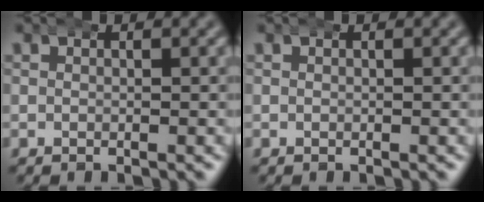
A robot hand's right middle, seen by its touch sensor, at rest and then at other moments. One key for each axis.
{"total": 0.0}